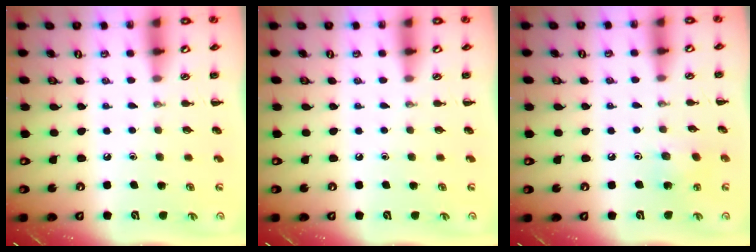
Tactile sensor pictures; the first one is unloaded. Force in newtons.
{"total": 0.0}
{"total": 4.7, "press": 4.6, "slide": 1.1}